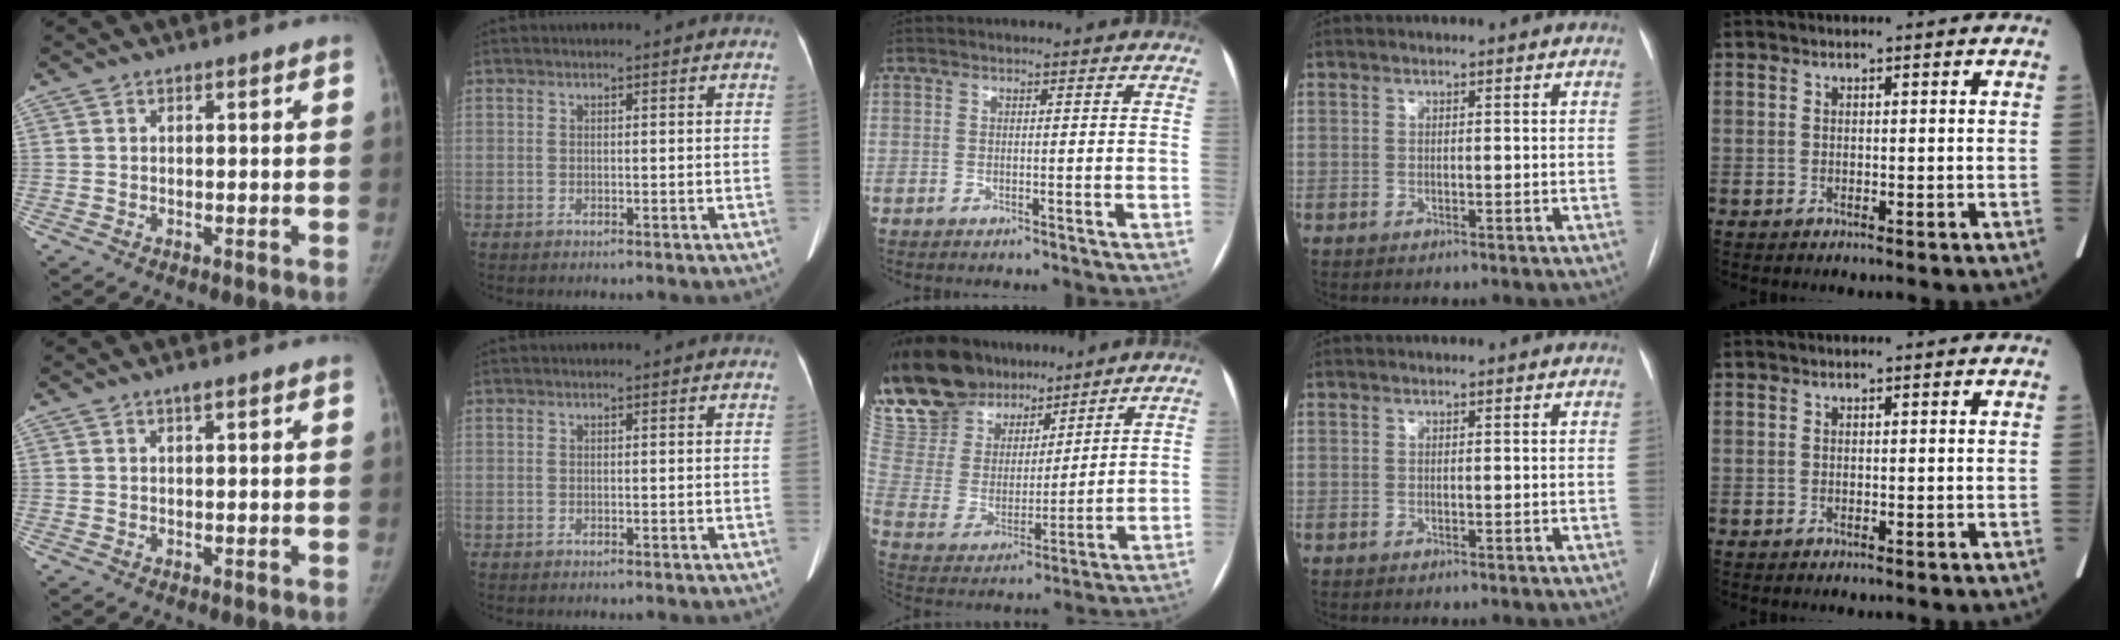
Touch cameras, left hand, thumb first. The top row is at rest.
{"thumb": {"total": 0.9, "force": [0.5, 0.1, 0.7], "torque": [-0.010, 0.003, 0.009]}, "middle": {"total": 16.6, "force": [14.0, 7.2, 5.0], "torque": [-0.102, 0.025, 0.266]}}